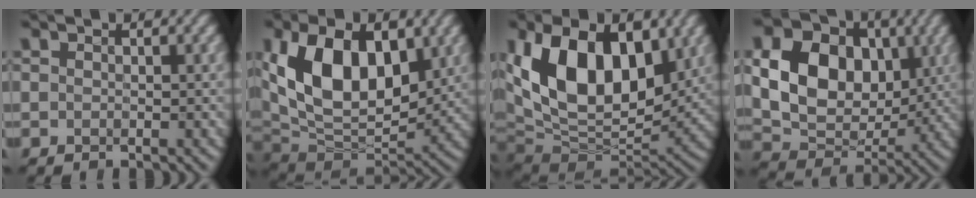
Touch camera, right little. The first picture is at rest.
{"total": 13.2, "force": [2.7, 8.1, 10.1], "torque": [-0.194, -0.001, 0.047]}
{"total": 14.7, "force": [3.4, 8.9, 11.1], "torque": [-0.203, 0.008, 0.059]}
{"total": 11.0, "force": [1.5, 8.1, 7.4], "torque": [-0.148, 0.003, 0.020]}